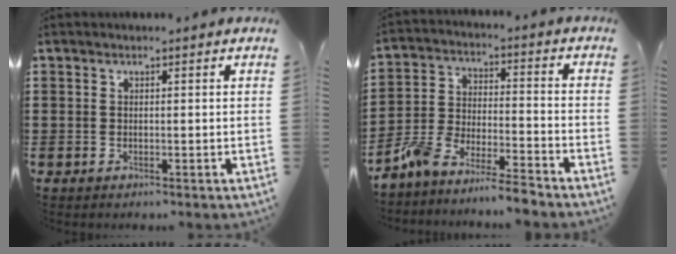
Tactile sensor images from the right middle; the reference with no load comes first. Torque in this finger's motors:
{"motor_torque": [1.02, -1.12, 0.27, 0.10]}